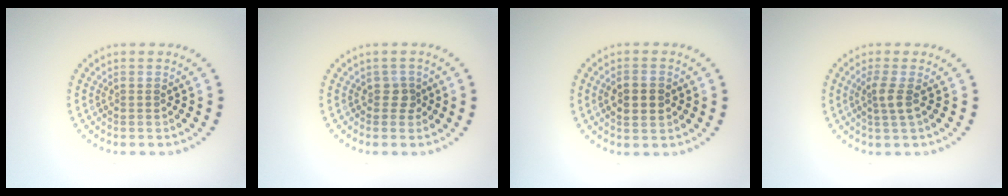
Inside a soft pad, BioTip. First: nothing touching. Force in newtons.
{"total": 1.2, "press": 1.0, "slide": 0.6}
{"total": 2.7, "press": 2.7, "slide": 0.2}
{"total": 1.8, "press": 1.4, "slide": 1.1}